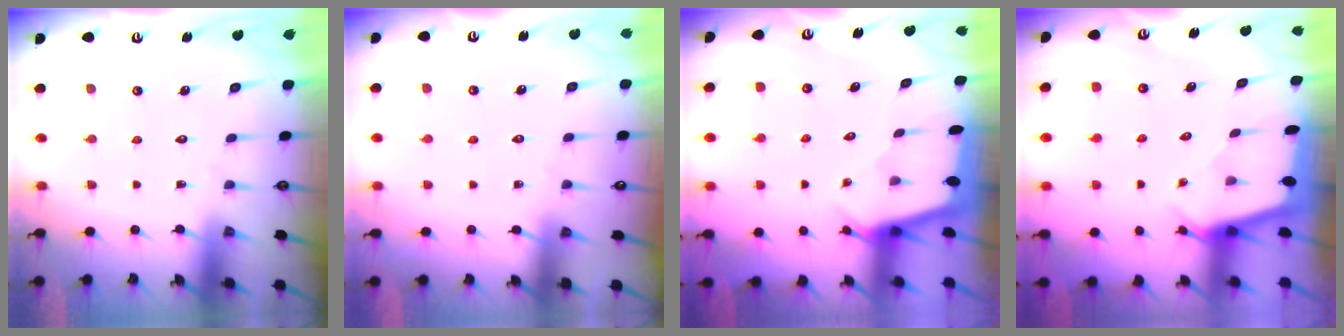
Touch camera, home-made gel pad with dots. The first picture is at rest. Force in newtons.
{"total": 3.4, "press": 3.4, "slide": 0.5}
{"total": 2.1, "press": 2.1, "slide": 0.3}
{"total": 2.1, "press": 2.1, "slide": 0.3}